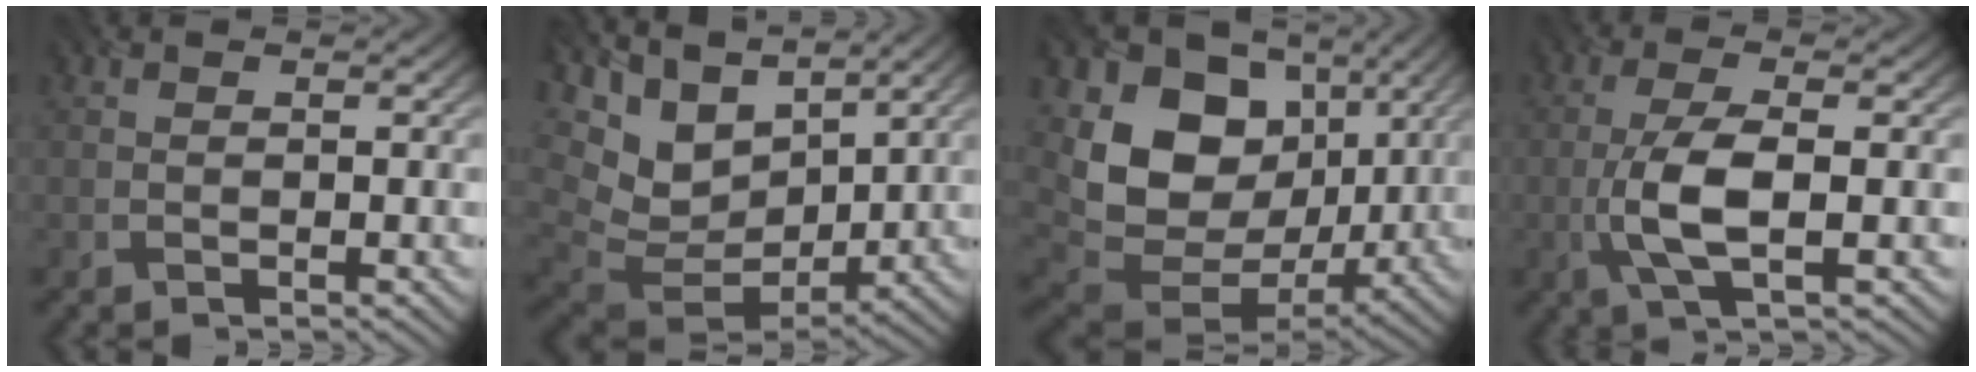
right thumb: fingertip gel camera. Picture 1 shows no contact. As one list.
[{"total": 11.1, "force": [5.4, 6.9, 6.9], "torque": [-0.176, 0.010, 0.114]}, {"total": 14.7, "force": [3.2, 11.3, 8.8], "torque": [-0.174, -0.013, 0.070]}, {"total": 6.0, "force": [-1.0, 1.8, 5.6], "torque": [-0.125, 0.004, -0.026]}]